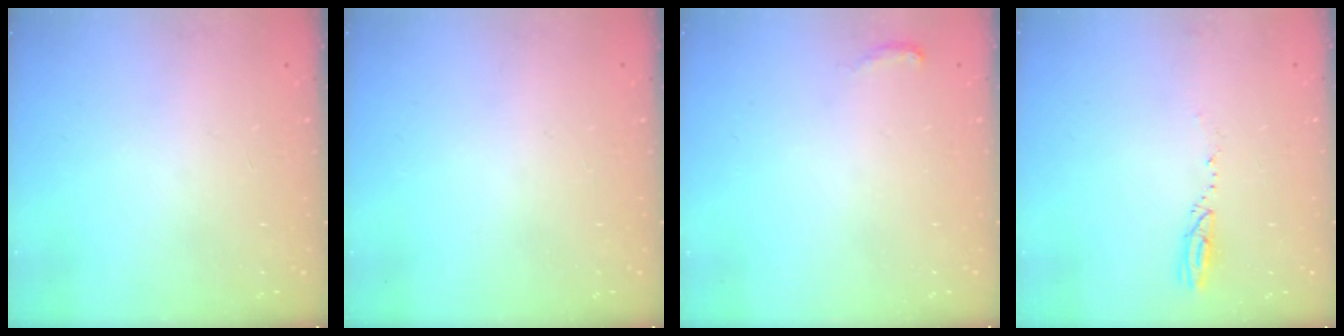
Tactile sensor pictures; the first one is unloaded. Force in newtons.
{"total": 0.0}
{"total": 3.6, "press": 3.3, "slide": 1.4}
{"total": 2.9, "press": 2.9, "slide": 0.4}